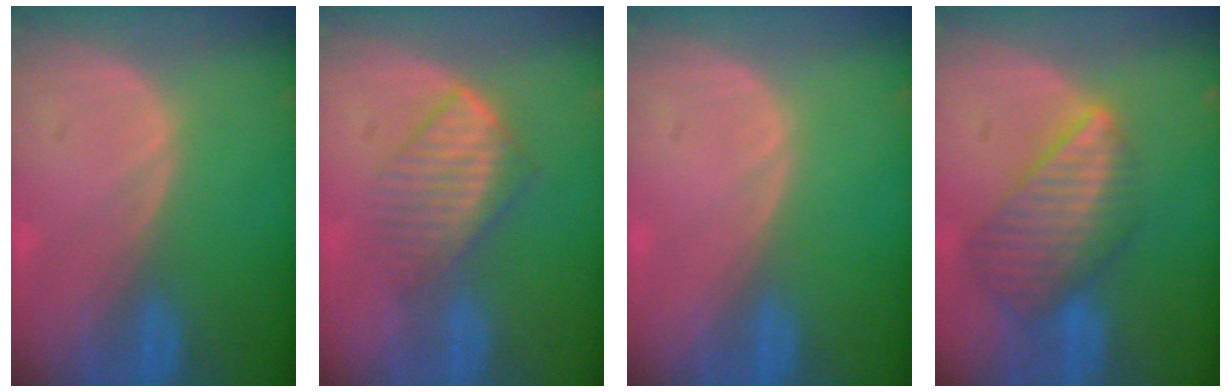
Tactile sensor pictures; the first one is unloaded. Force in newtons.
{"total": 5.9, "press": 5.6, "slide": 1.7}
{"total": 0.0}
{"total": 8.5, "press": 7.5, "slide": 4.2}